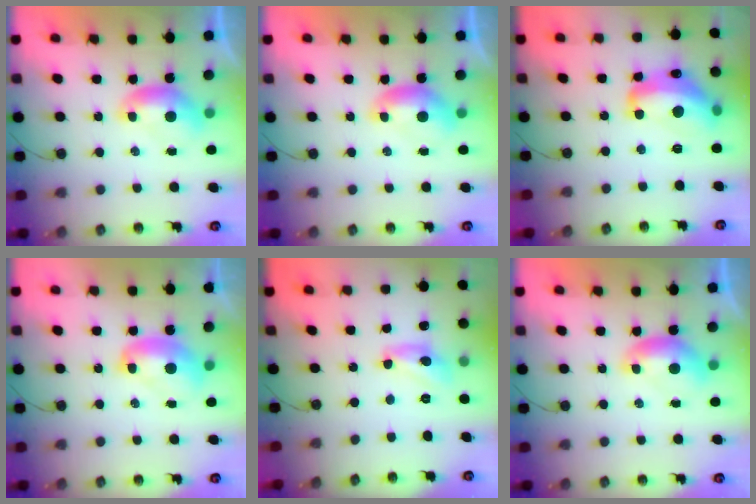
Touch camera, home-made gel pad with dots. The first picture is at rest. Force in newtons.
{"total": 0.0}
{"total": 12.7, "press": 12.7, "slide": 0.9}
{"total": 2.6, "press": 2.6, "slide": 0.3}
{"total": 8.2, "press": 8.2, "slide": 0.3}
{"total": 0.6, "press": 0.6, "slide": 0.2}